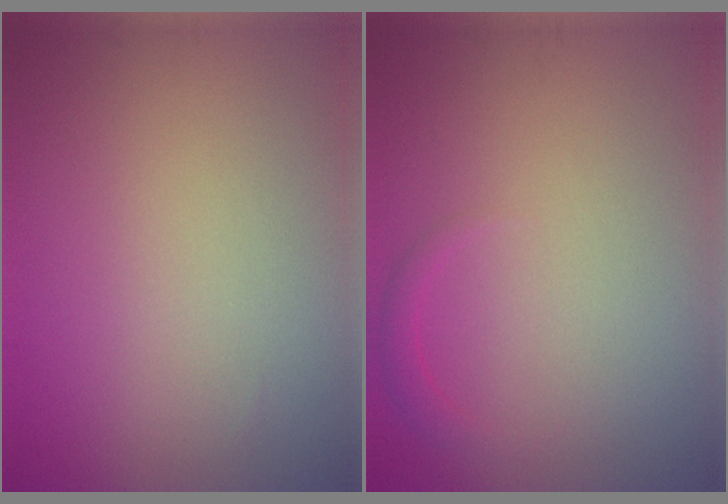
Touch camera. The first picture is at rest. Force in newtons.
{"total": 1.2, "press": 1.1, "slide": 0.2}